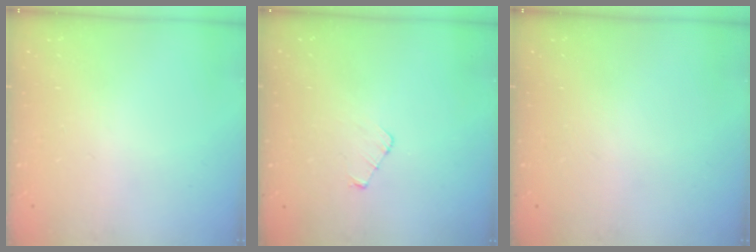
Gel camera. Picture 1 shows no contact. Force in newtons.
{"total": 3.4, "press": 3.4, "slide": 0.2}
{"total": 0.0}